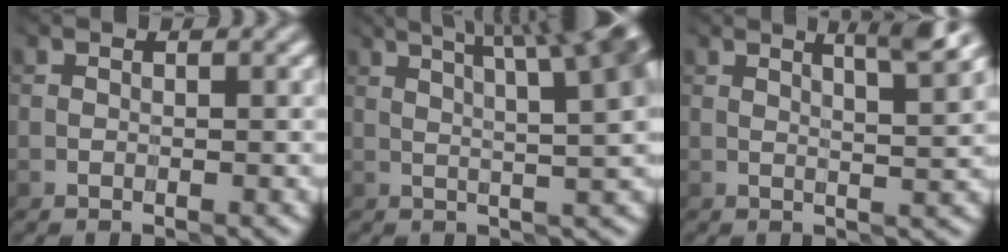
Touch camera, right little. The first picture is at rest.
{"total": 11.8, "force": [4.9, 3.7, 10.1], "torque": [-0.103, 0.048, 0.057]}
{"total": 3.7, "force": [2.1, 0.2, 3.0], "torque": [-0.042, 0.008, 0.032]}